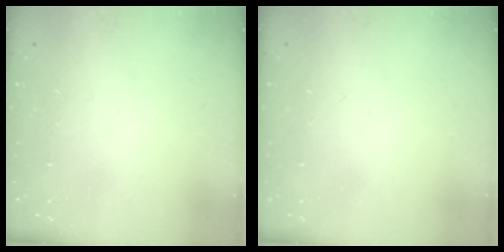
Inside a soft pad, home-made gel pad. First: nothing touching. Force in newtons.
{"total": 0.0}